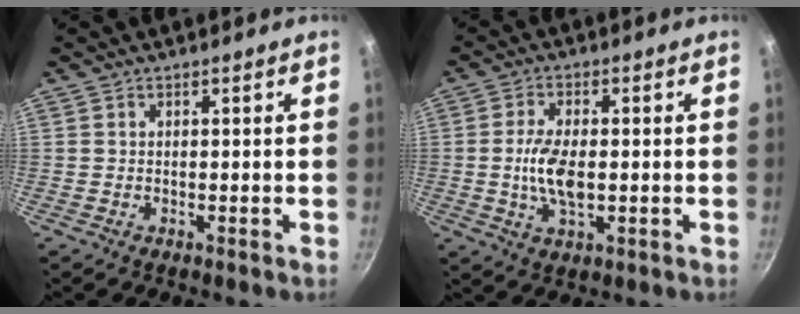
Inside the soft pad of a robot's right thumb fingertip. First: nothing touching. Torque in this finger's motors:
{"motor_torque": [1.18, 1.42, 1.13, -0.59, 0.10]}